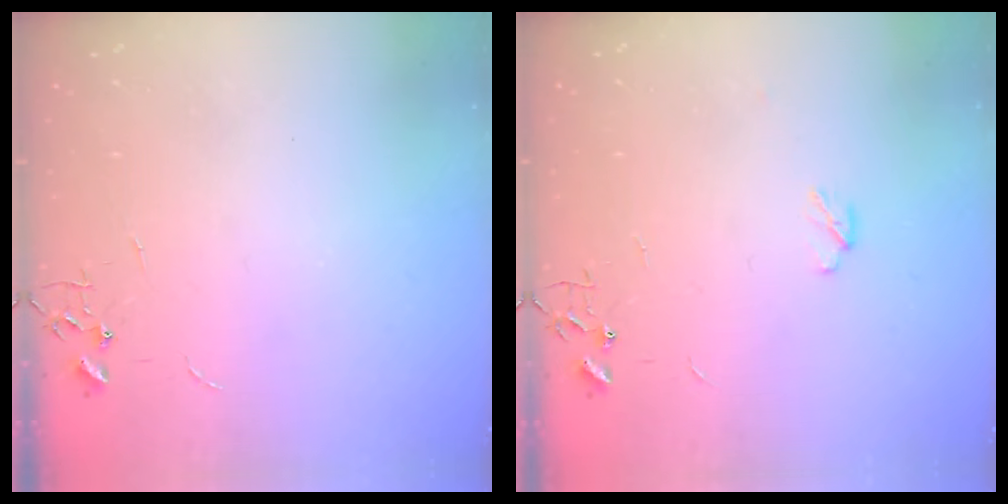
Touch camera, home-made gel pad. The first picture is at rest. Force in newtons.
{"total": 3.5, "press": 3.4, "slide": 0.9}